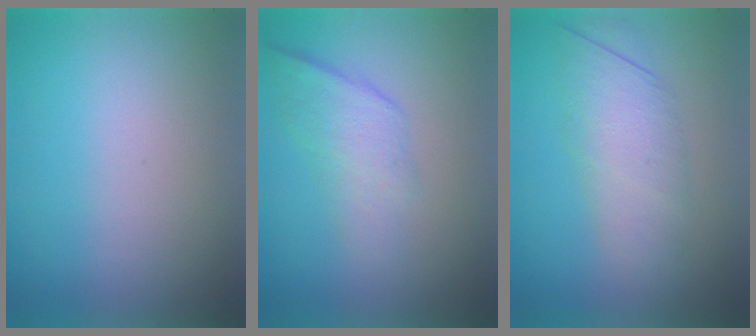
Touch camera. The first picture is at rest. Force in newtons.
{"total": 2.2}
{"total": 3.0}